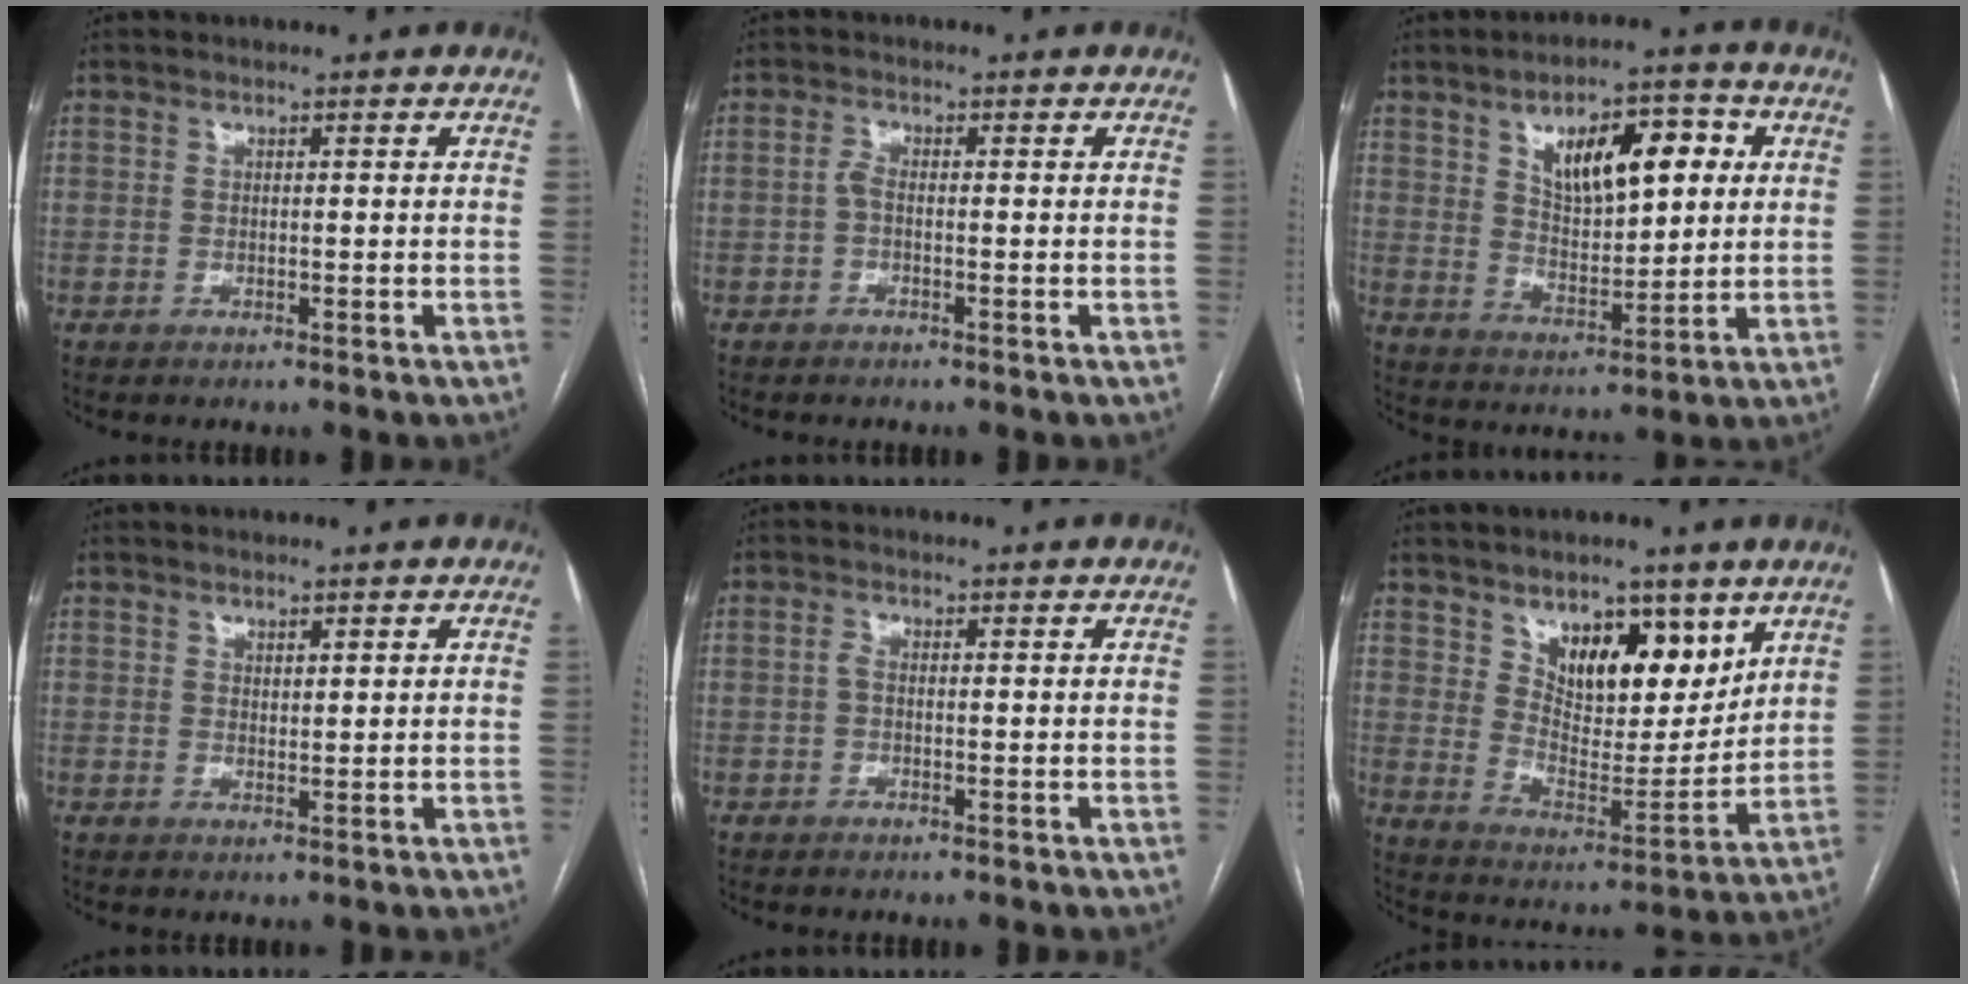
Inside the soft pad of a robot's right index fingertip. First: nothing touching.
{"total": 1.5, "force": [-0.4, 0.5, 1.3], "torque": [-0.026, 0.004, -0.011]}
{"total": 12.2, "force": [4.2, 5.1, 10.2], "torque": [-0.155, 0.019, 0.074]}
{"total": 1.1, "force": [0.8, 0.4, 0.7], "torque": [-0.010, -0.002, 0.014]}
{"total": 1.0, "force": [-0.2, 0.4, 0.9], "torque": [-0.016, 0.003, -0.006]}
{"total": 12.1, "force": [6.9, 5.5, 8.4], "torque": [-0.125, -0.006, 0.126]}